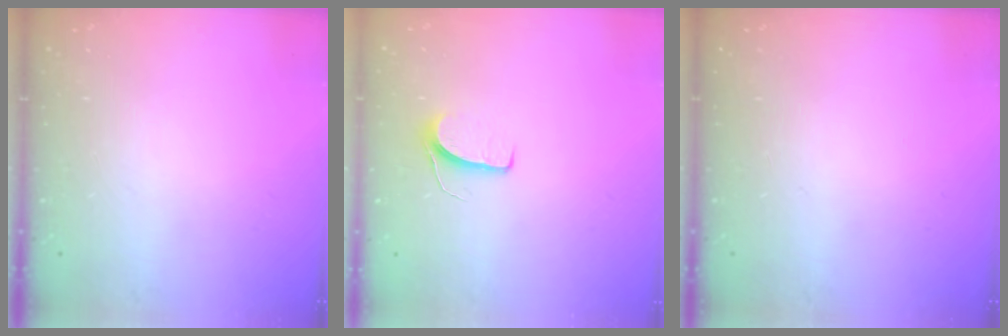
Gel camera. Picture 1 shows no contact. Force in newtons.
{"total": 6.2, "press": 6.2, "slide": 0.5}
{"total": 0.0}